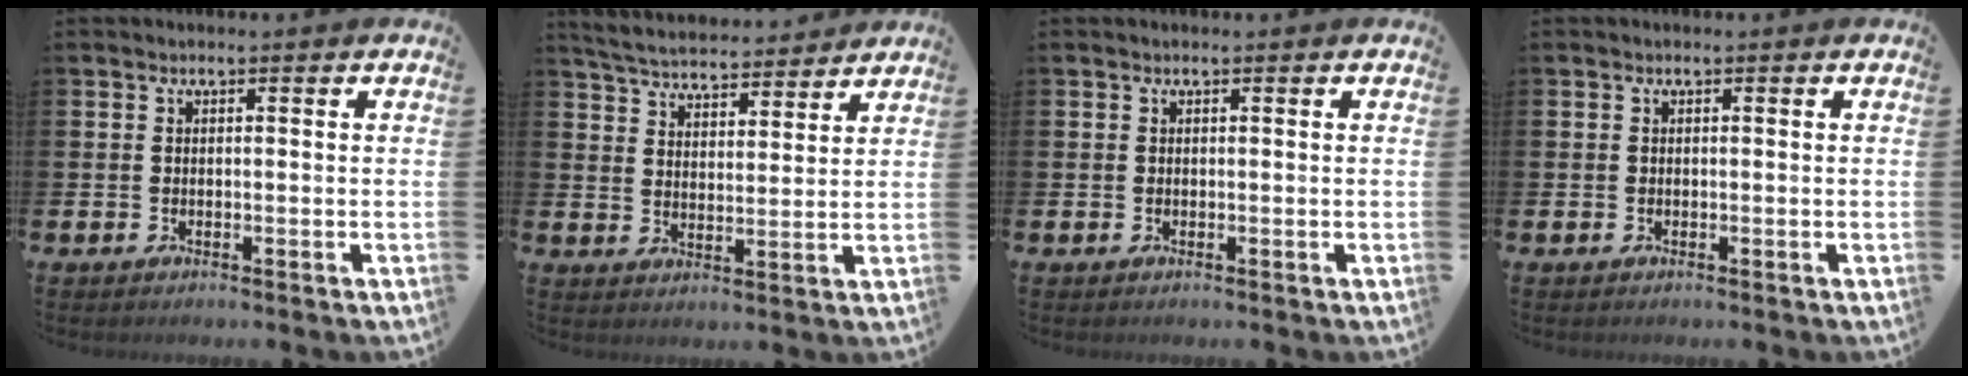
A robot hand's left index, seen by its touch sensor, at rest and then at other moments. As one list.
[{"total": 5.4, "force": [5.3, 0.8, 0.6], "torque": [-0.034, -0.034, 0.093]}, {"total": 0.0}, {"total": 0.0}]